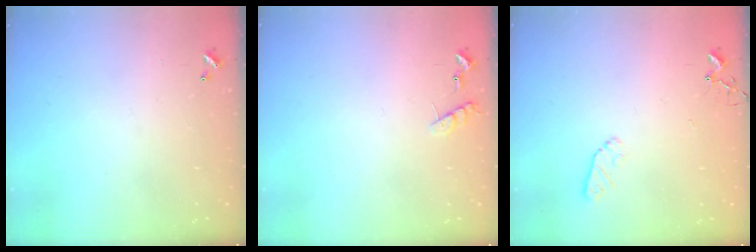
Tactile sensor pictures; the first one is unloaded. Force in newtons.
{"total": 6.7, "press": 6.7, "slide": 0.4}
{"total": 5.6, "press": 5.5, "slide": 1.0}